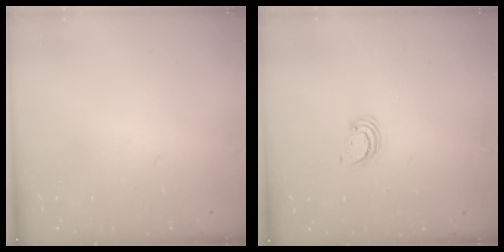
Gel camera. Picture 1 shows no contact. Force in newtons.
{"total": 2.6, "press": 2.6, "slide": 0.3}